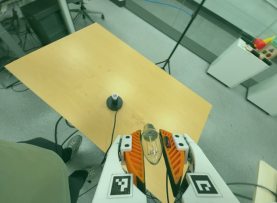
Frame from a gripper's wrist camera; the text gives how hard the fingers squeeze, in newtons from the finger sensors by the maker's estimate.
{"total": 19.5, "left": 21.6, "right": 17.3}